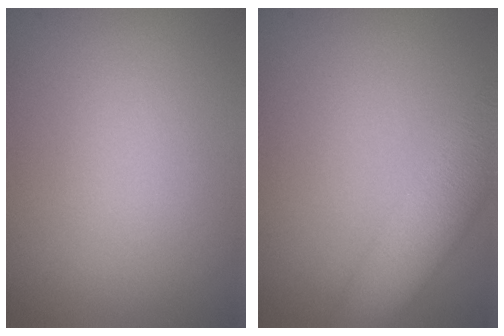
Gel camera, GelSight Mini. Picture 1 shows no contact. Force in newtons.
{"total": 7.6, "press": 7.6, "slide": 0.5}